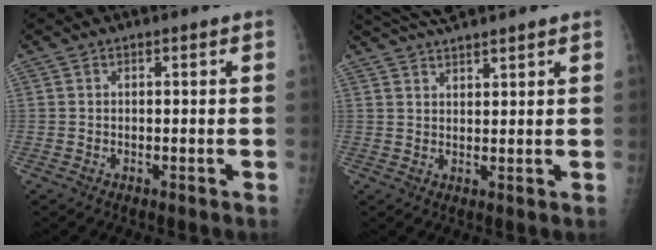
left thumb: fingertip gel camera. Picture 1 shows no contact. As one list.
[{"total": 7.4, "force": [6.4, 1.4, 3.5], "torque": [-0.049, 0.003, 0.116]}]